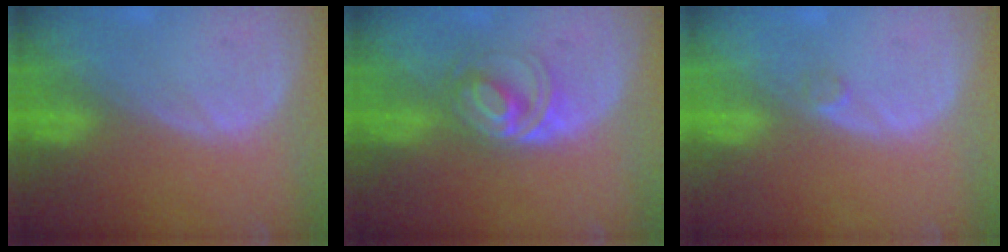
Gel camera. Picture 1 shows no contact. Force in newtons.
{"total": 5.6, "press": 5.3, "slide": 1.7}
{"total": 0.9, "press": 0.8, "slide": 0.5}